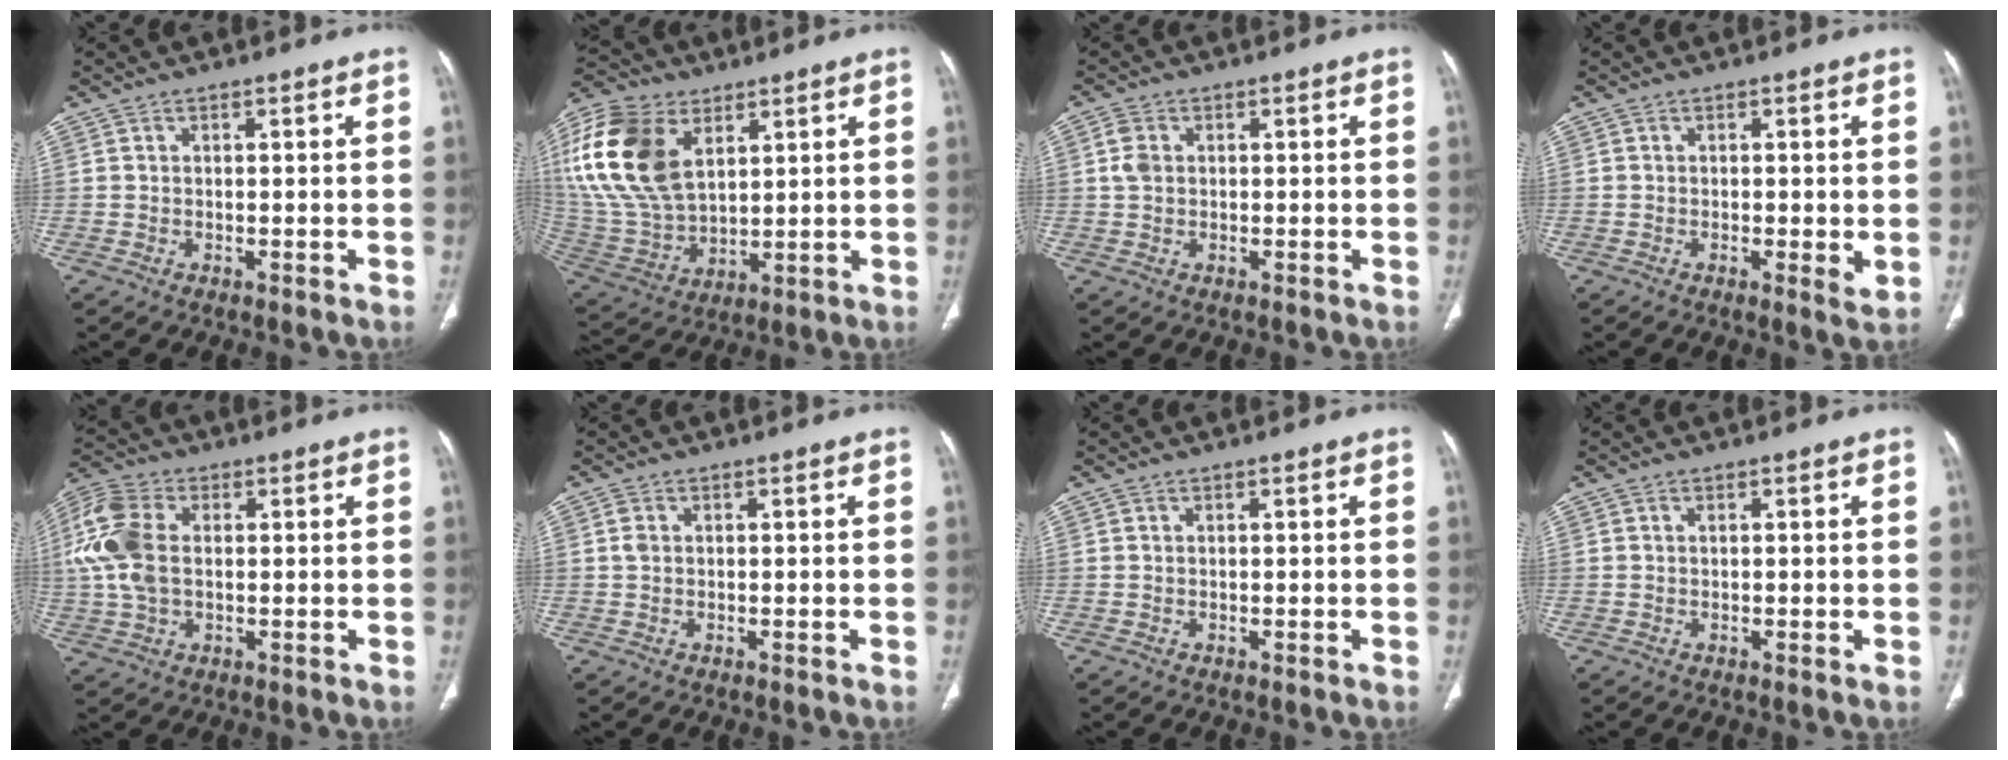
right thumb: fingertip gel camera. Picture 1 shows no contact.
{"total": 23.5, "force": [8.7, 14.5, 16.3], "torque": [-0.355, -0.015, 0.170]}
{"total": 2.9, "force": [0.5, 2.1, 1.9], "torque": [-0.045, 0.006, 0.009]}
{"total": 2.8, "force": [-0.3, 0.9, 2.6], "torque": [-0.043, -0.009, -0.007]}
{"total": 12.3, "force": [1.3, 8.0, 9.3], "torque": [-0.219, 0.018, 0.024]}
{"total": 1.4, "force": [0.2, 1.0, 1.0], "torque": [-0.024, 0.004, 0.005]}
{"total": 0.0}
{"total": 0.6, "force": [0.0, 0.2, 0.5], "torque": [-0.009, -0.001, 0.001]}